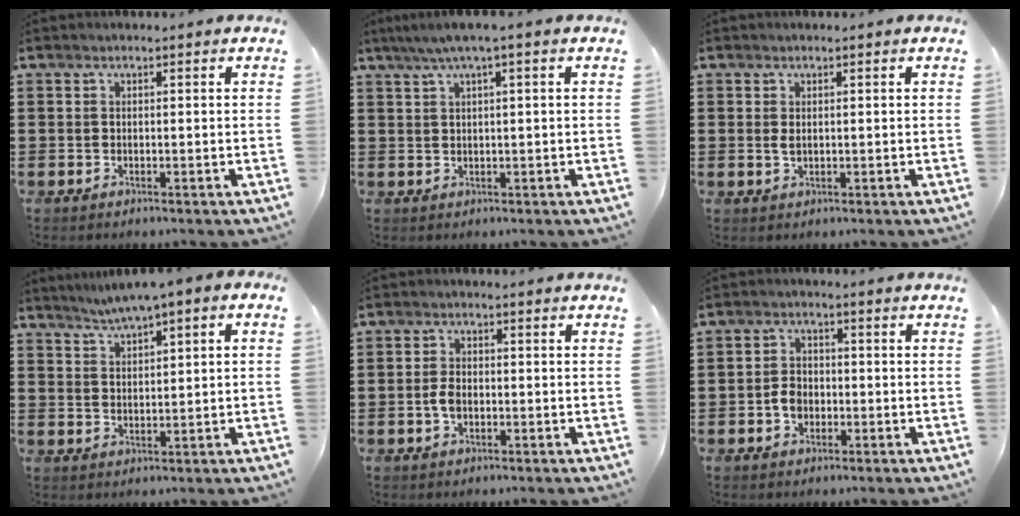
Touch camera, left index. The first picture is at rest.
{"total": 2.5, "force": [0.9, -0.1, 2.4], "torque": [-0.044, -0.002, 0.014]}
{"total": 1.2, "force": [0.2, 0.7, 0.9], "torque": [-0.021, 0.005, 0.003]}
{"total": 1.7, "force": [1.3, 0.0, 1.1], "torque": [-0.026, -0.004, 0.019]}
{"total": 2.8, "force": [-0.6, 1.7, 2.2], "torque": [-0.057, -0.003, -0.015]}
{"total": 3.2, "force": [-1.0, 2.5, 1.7], "torque": [-0.043, 0.000, -0.022]}